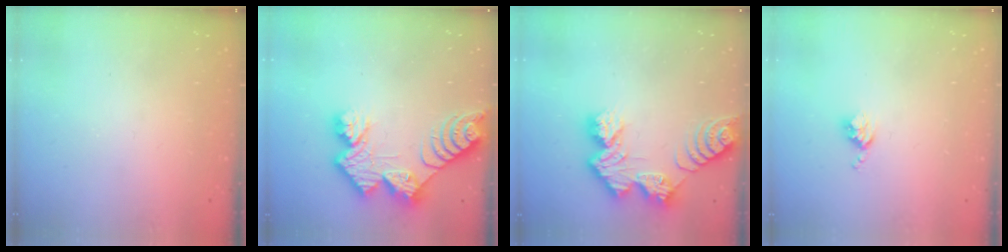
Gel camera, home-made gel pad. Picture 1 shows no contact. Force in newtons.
{"total": 11.5, "press": 11.4, "slide": 1.0}
{"total": 11.5, "press": 11.5, "slide": 0.8}
{"total": 3.5, "press": 3.5, "slide": 0.4}